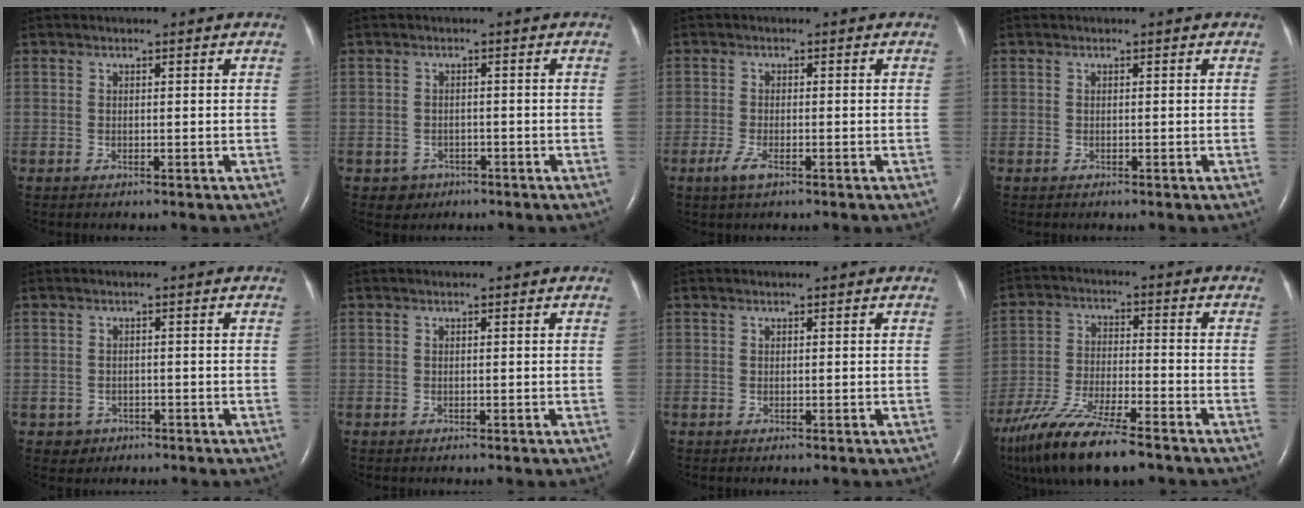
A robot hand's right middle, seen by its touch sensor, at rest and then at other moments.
{"total": 2.5, "force": [-1.4, 2.0, 0.1], "torque": [-0.004, 0.009, -0.016]}
{"total": 2.5, "force": [-1.4, 0.7, 1.9], "torque": [-0.049, -0.004, -0.030]}
{"total": 0.0}
{"total": 2.1, "force": [-1.1, 1.8, 0.1], "torque": [-0.002, 0.008, -0.013]}
{"total": 0.0}
{"total": 0.0}
{"total": 15.6, "force": [-11.9, 2.7, 9.7], "torque": [-0.201, -0.036, -0.211]}